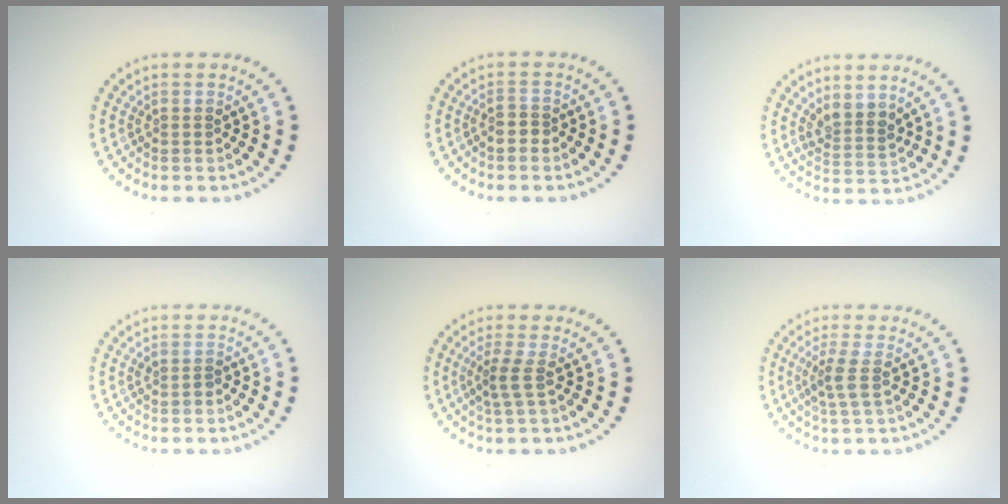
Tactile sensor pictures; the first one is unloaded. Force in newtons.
{"total": 1.4, "press": 1.2, "slide": 0.8}
{"total": 2.4, "press": 1.9, "slide": 1.5}
{"total": 0.6, "press": 0.6, "slide": 0.2}
{"total": 1.8, "press": 1.2, "slide": 1.3}
{"total": 2.0, "press": 1.5, "slide": 1.3}